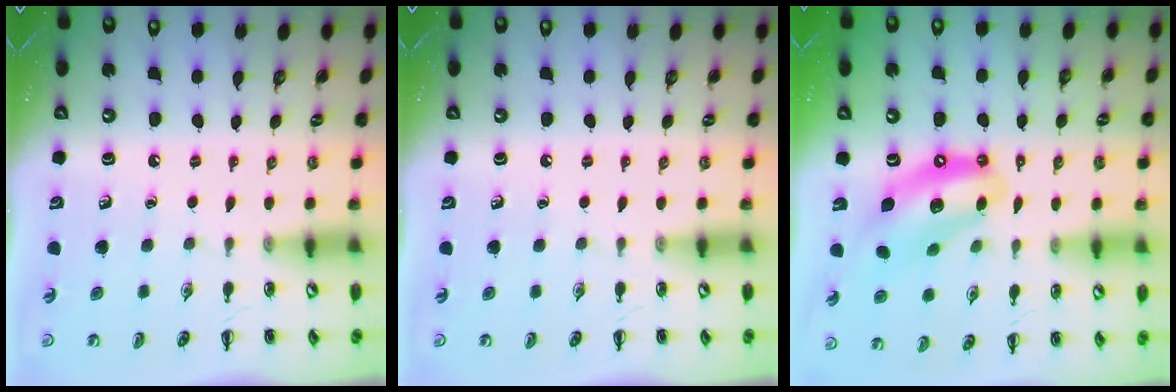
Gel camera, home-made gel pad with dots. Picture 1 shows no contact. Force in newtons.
{"total": 0.0}
{"total": 12.1, "press": 11.7, "slide": 3.3}